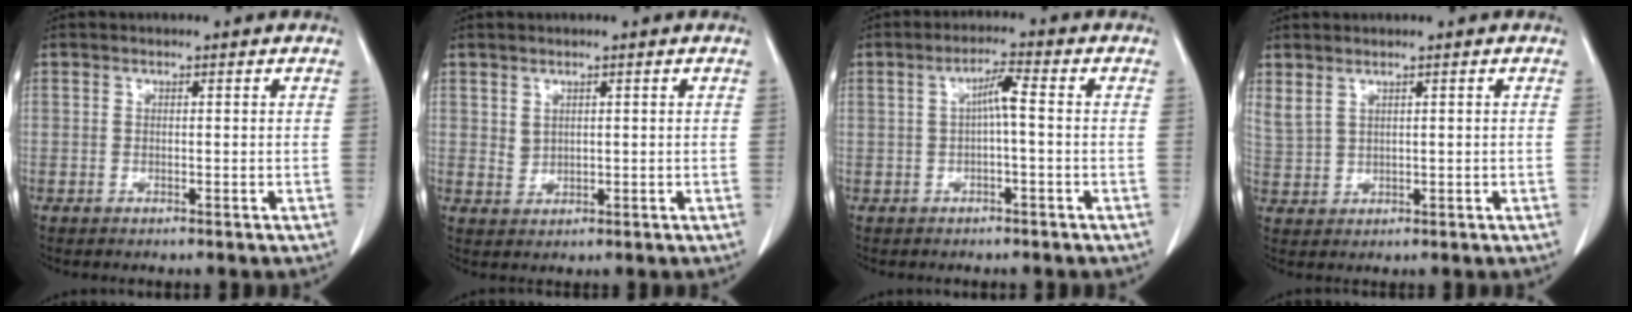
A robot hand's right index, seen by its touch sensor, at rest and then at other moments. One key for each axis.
{"total": 1.6, "fx": 0.8, "fy": 1.2, "fz": 0.7, "tx": -0.010, "ty": -0.003, "tz": 0.020}
{"total": 3.4, "fx": 0.0, "fy": 0.2, "fz": 3.4, "tx": -0.062, "ty": 0.012, "tz": 0.001}
{"total": 2.8, "fx": 2.0, "fy": 1.1, "fz": 1.6, "tx": -0.046, "ty": 0.005, "tz": 0.057}